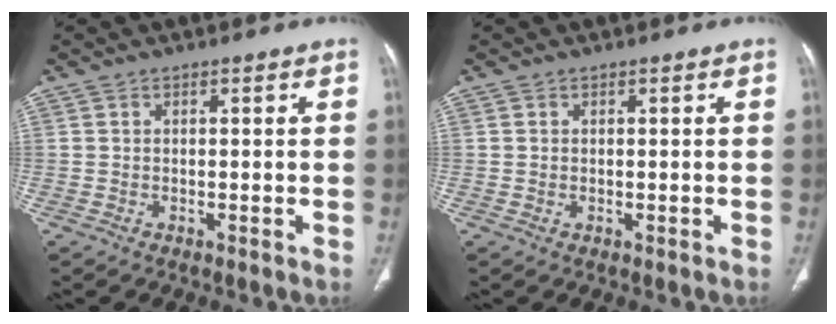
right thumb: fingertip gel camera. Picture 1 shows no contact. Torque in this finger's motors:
{"motor_torque": [-0.13, 0.08, -0.64, 0.27, 0.04]}